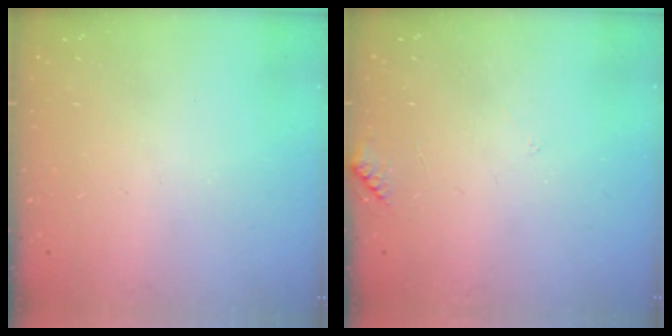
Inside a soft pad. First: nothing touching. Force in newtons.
{"total": 5.5, "press": 5.5, "slide": 0.7}